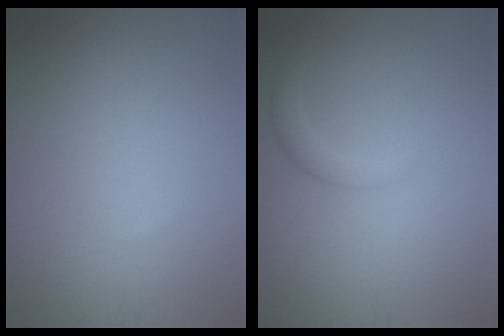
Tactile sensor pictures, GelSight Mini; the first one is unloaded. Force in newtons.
{"total": 1.5, "press": 1.5, "slide": 0.0}